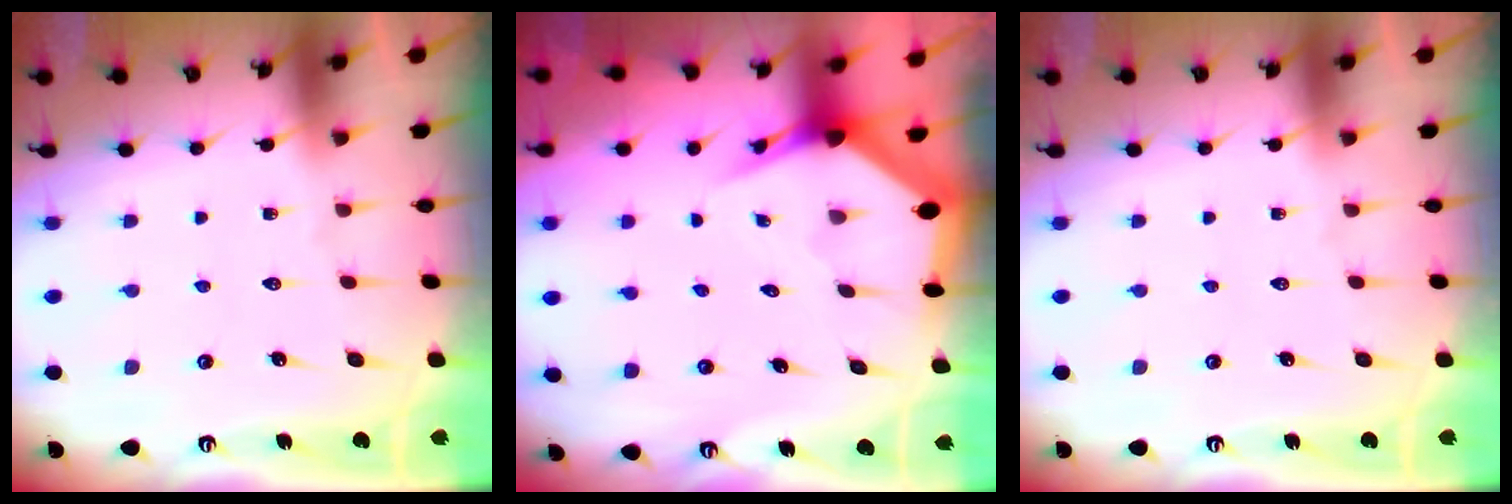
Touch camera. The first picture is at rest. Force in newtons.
{"total": 3.7, "press": 3.7, "slide": 0.4}
{"total": 0.0}